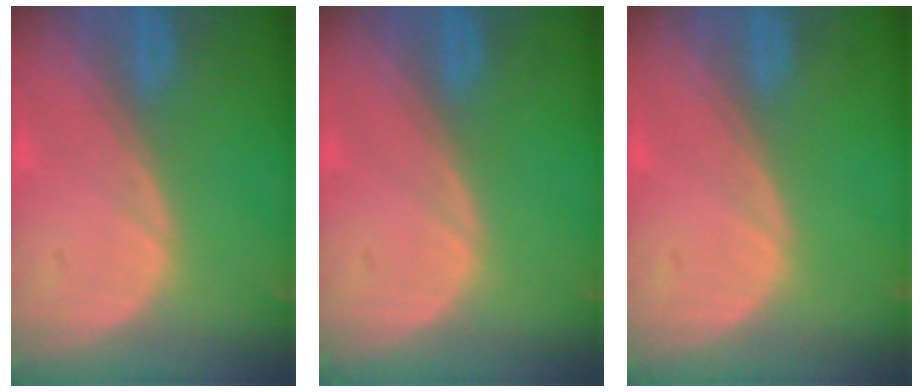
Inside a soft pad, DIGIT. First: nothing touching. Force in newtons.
{"total": 0.0}
{"total": 0.0}